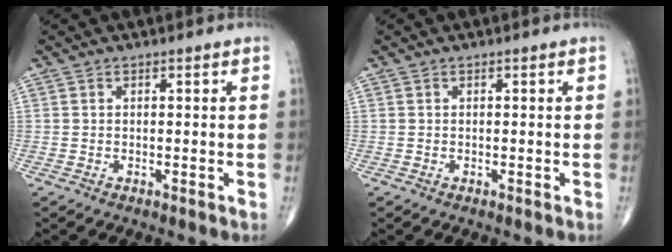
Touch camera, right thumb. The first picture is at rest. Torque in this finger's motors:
{"motor_torque": [0.02, 0.07, -0.07, -0.06, 0.03]}